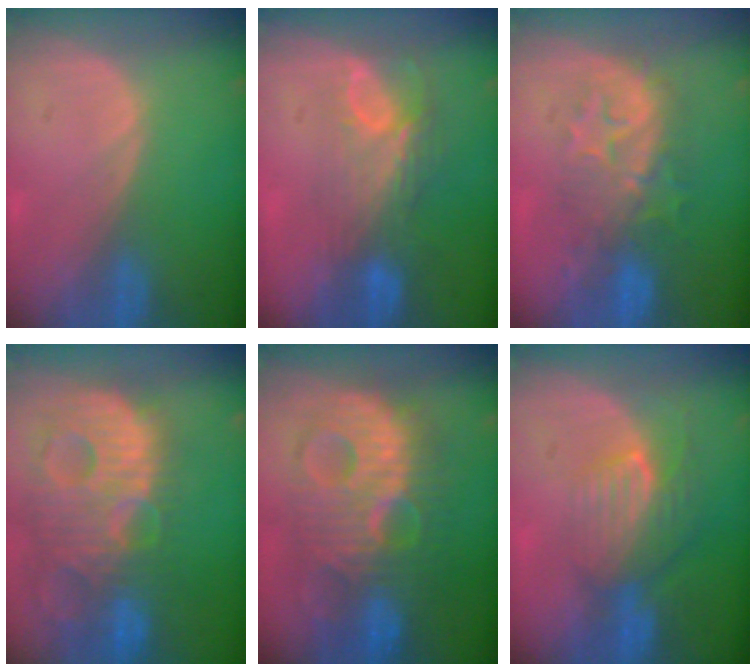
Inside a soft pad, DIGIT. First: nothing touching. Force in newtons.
{"total": 7.9, "press": 7.0, "slide": 3.7}
{"total": 8.4, "press": 8.3, "slide": 1.4}
{"total": 14.1, "press": 12.2, "slide": 7.1}
{"total": 12.1, "press": 12.1, "slide": 0.8}
{"total": 8.1, "press": 7.2, "slide": 3.6}